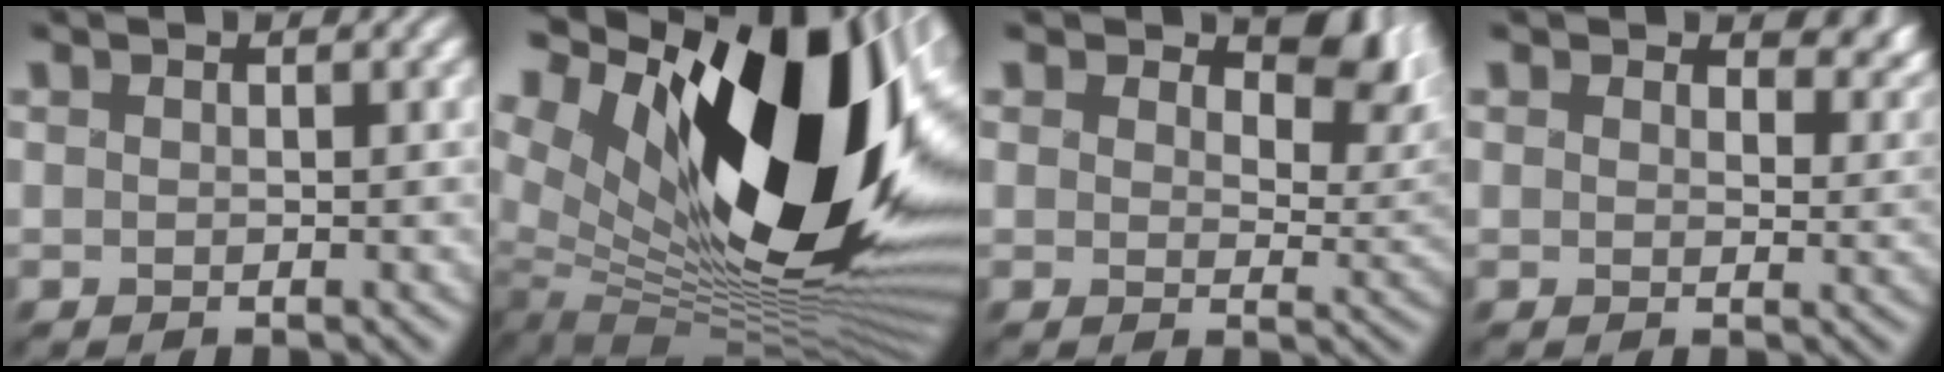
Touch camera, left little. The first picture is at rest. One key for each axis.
{"total": 20.1, "fx": 4.6, "fy": 10.6, "fz": 16.5, "tx": -0.274, "ty": 0.002, "tz": 0.076}
{"total": 6.0, "fx": 3.6, "fy": 3.2, "fz": 3.5, "tx": -0.054, "ty": -0.011, "tz": 0.050}
{"total": 5.5, "fx": 3.9, "fy": 2.9, "fz": 2.6, "tx": -0.054, "ty": -0.007, "tz": 0.055}